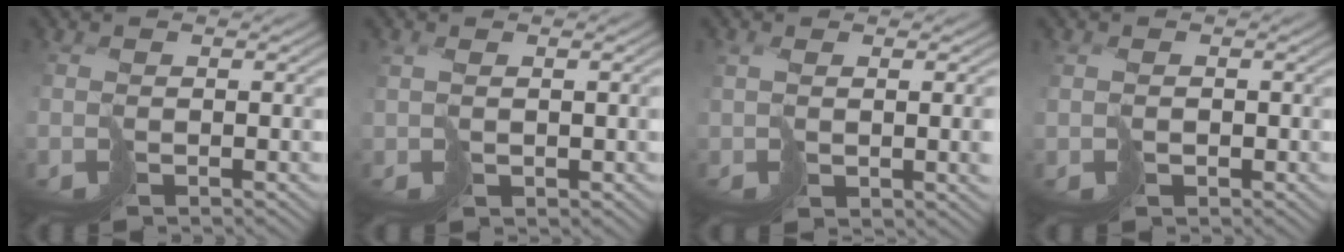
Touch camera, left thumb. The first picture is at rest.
{"total": 2.4, "force": [0.6, 1.0, 2.1], "torque": [-0.045, 0.002, 0.018]}
{"total": 4.4, "force": [0.9, 1.8, 3.9], "torque": [-0.074, -0.010, 0.036]}
{"total": 1.3, "force": [0.0, 1.2, 0.5], "torque": [-0.010, 0.000, 0.005]}